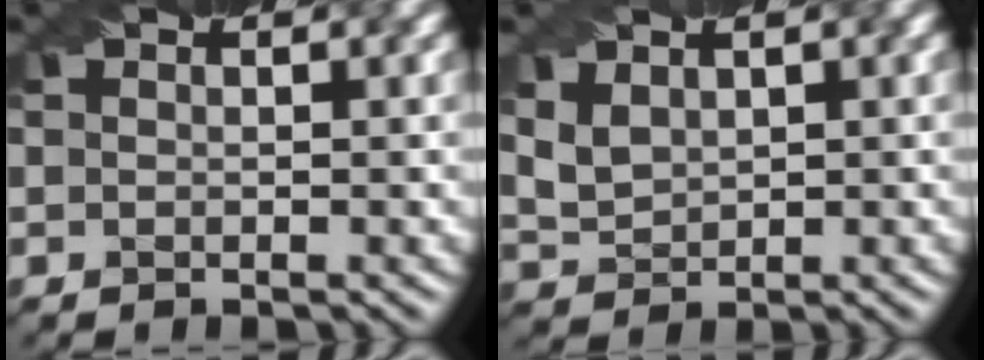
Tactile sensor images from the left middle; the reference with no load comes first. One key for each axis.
{"total": 2.9, "fx": 1.5, "fy": 2.0, "fz": 1.5, "tx": -0.051, "ty": 0.004, "tz": 0.042}